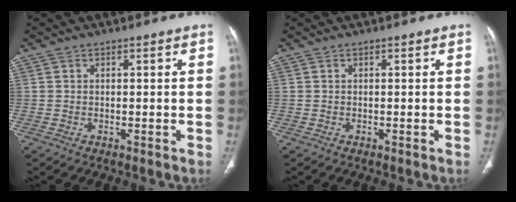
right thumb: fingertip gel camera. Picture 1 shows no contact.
{"total": 0.0}